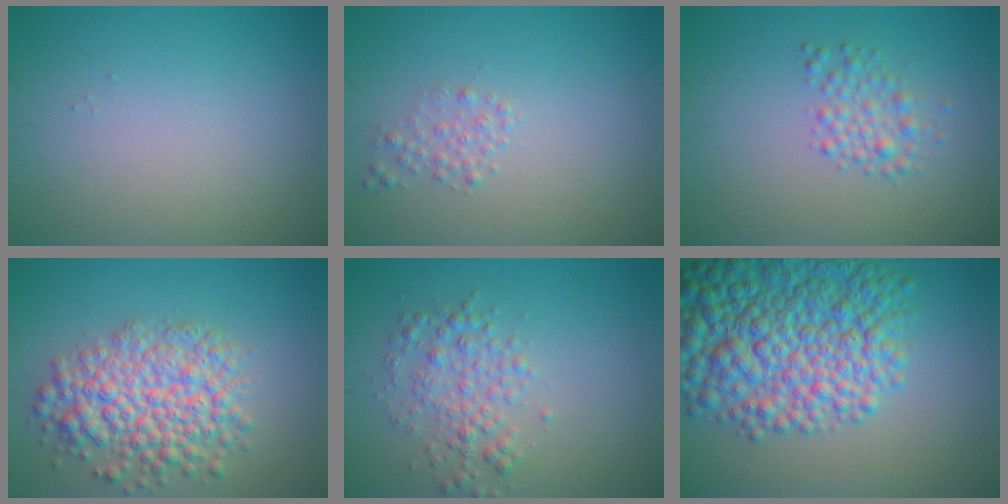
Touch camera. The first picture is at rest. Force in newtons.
{"total": 1.2, "press": 1.2, "slide": 0.0}
{"total": 2.2, "press": 2.2, "slide": 0.1}
{"total": 7.1, "press": 7.1, "slide": 0.3}
{"total": 3.0, "press": 3.0, "slide": 0.0}
{"total": 10.5, "press": 10.5, "slide": 0.3}